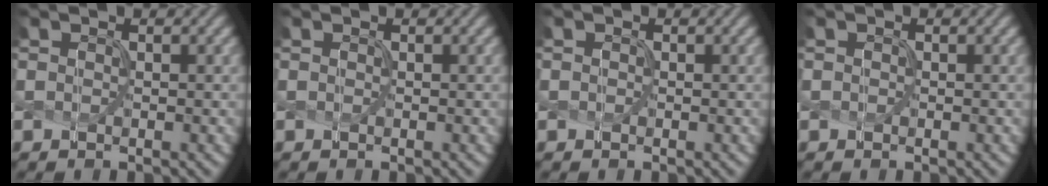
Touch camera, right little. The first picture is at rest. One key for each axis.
{"total": 0.0}
{"total": 0.0}
{"total": 0.0}